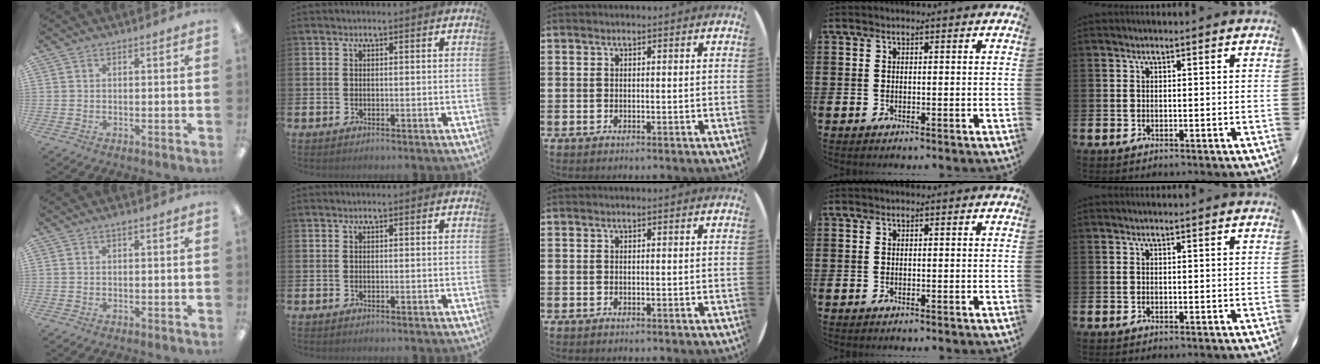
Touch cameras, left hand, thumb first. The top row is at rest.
{"thumb": {"total": 0.9, "force": [0.6, 0.2, 0.6], "torque": [-0.015, 0.003, 0.010]}}